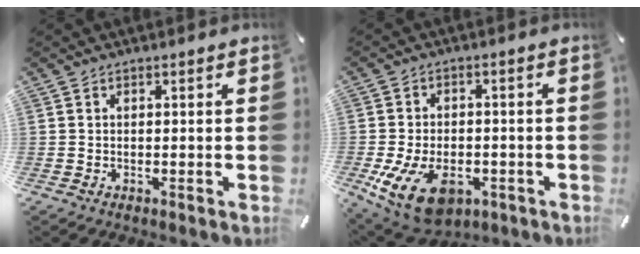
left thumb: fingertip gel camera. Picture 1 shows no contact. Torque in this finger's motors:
{"motor_torque": [1.75, 2.76, 0.67, -0.22, 0.26]}